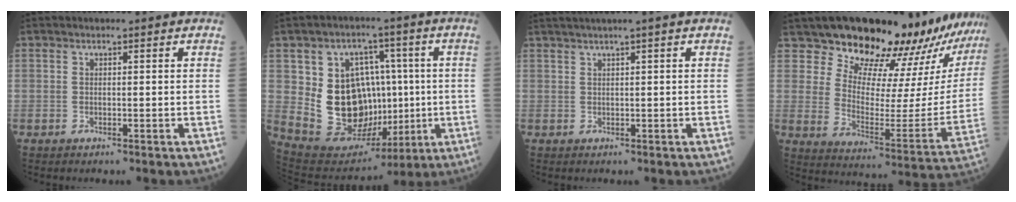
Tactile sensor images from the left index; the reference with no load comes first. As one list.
[{"total": 15.7, "force": [0.6, 11.5, 10.7], "torque": [-0.192, 0.034, 0.045]}, {"total": 3.3, "force": [2.4, -1.0, 2.0], "torque": [-0.036, 0.013, 0.053]}, {"total": 21.4, "force": [20.1, 2.9, 6.6], "torque": [-0.098, -0.100, 0.260]}]